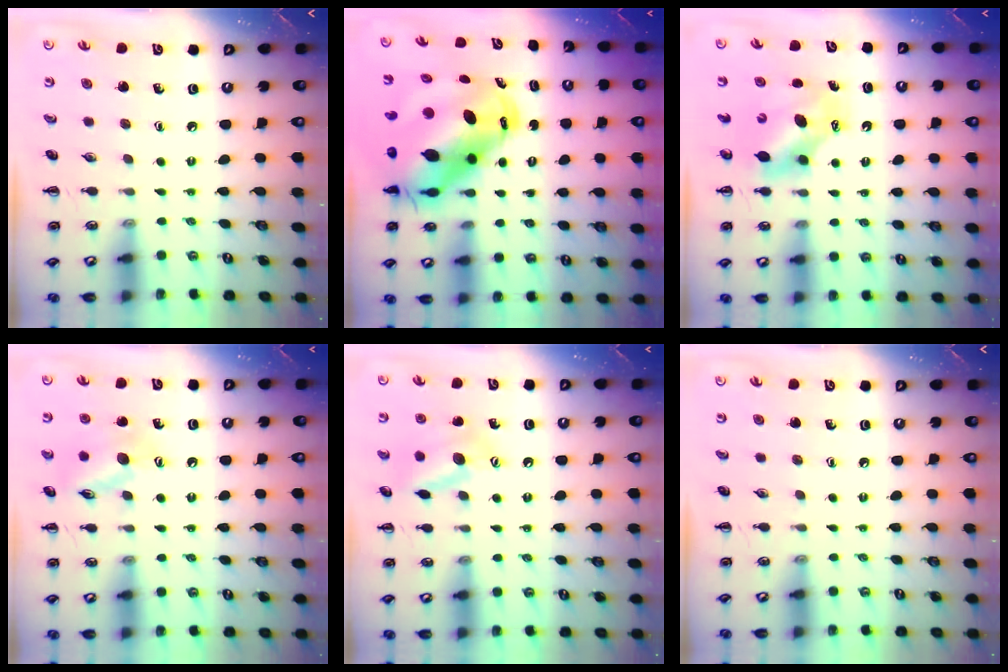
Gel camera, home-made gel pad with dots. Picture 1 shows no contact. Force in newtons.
{"total": 16.2, "press": 15.7, "slide": 4.2}
{"total": 6.8, "press": 6.7, "slide": 1.5}
{"total": 11.7, "press": 11.6, "slide": 1.0}
{"total": 12.9, "press": 12.9, "slide": 0.7}
{"total": 0.0}